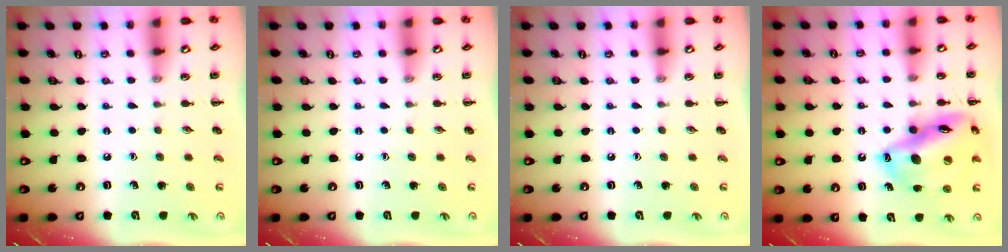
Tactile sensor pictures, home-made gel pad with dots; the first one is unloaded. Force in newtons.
{"total": 0.0}
{"total": 0.0}
{"total": 19.1, "press": 18.5, "slide": 4.6}